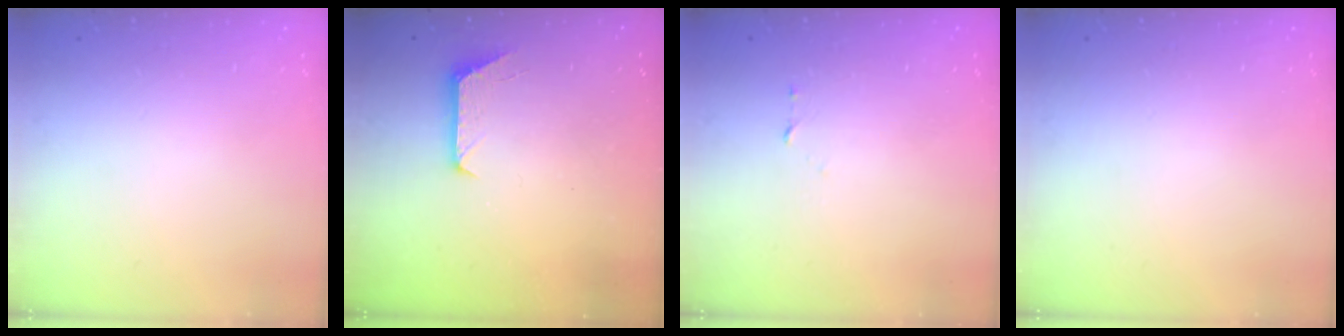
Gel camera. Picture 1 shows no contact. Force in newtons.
{"total": 6.2, "press": 6.2, "slide": 0.5}
{"total": 3.2, "press": 3.2, "slide": 0.3}
{"total": 0.0}